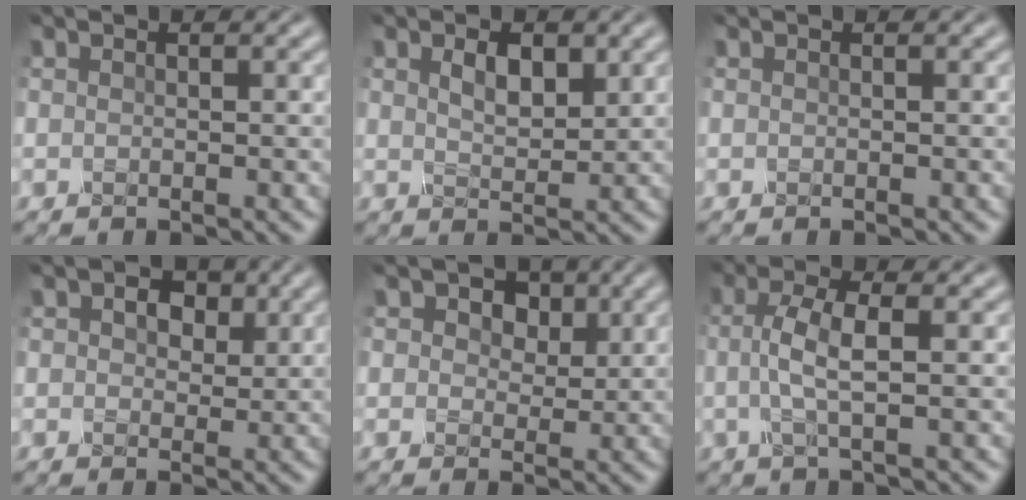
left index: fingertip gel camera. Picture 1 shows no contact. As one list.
[{"total": 2.4, "force": [0.8, 1.3, 1.8], "torque": [-0.036, -0.001, 0.017]}, {"total": 0.0}, {"total": 4.4, "force": [1.9, 3.1, 2.5], "torque": [-0.046, 0.006, 0.012]}, {"total": 4.9, "force": [2.1, 3.5, 2.6], "torque": [-0.059, -0.002, 0.026]}, {"total": 3.2, "force": [-0.5, 0.6, 3.1], "torque": [-0.067, 0.003, -0.012]}]